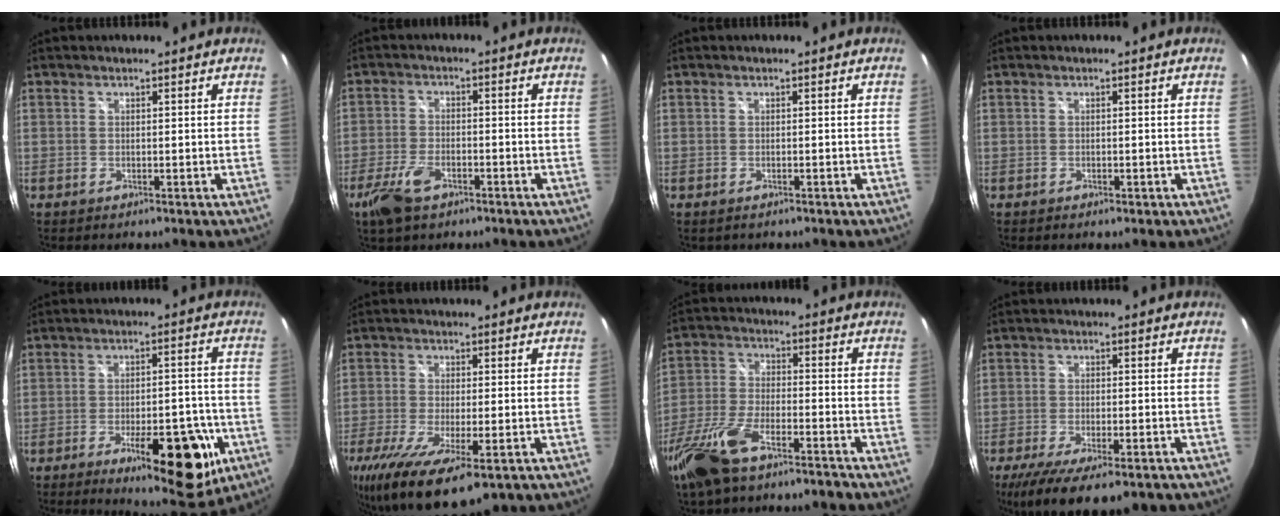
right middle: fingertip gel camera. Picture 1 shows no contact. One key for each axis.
{"total": 7.5, "fx": -4.5, "fy": 3.7, "fz": 4.7, "tx": -0.118, "ty": -0.010, "tz": -0.084}
{"total": 0.0}
{"total": 0.7, "fx": -0.2, "fy": 0.5, "fz": 0.5, "tx": -0.006, "ty": -0.002, "tz": -0.001}
{"total": 15.3, "fx": -7.2, "fy": 5.6, "fz": 12.3, "tx": -0.177, "ty": -0.010, "tz": -0.084}
{"total": 15.5, "fx": -8.8, "fy": 4.6, "fz": 11.9, "tx": -0.243, "ty": -0.066, "tz": -0.139}
{"total": 15.7, "fx": -11.2, "fy": 5.3, "fz": 9.7, "tx": -0.219, "ty": -0.036, "tz": -0.209}
{"total": 13.5, "fx": -9.3, "fy": 4.1, "fz": 8.8, "tx": -0.179, "ty": -0.051, "tz": -0.143}